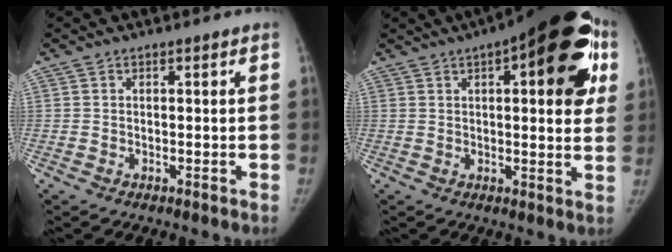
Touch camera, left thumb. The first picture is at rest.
{"total": 24.1, "force": [8.7, 8.7, 20.7], "torque": [-0.244, 0.009, 0.107]}